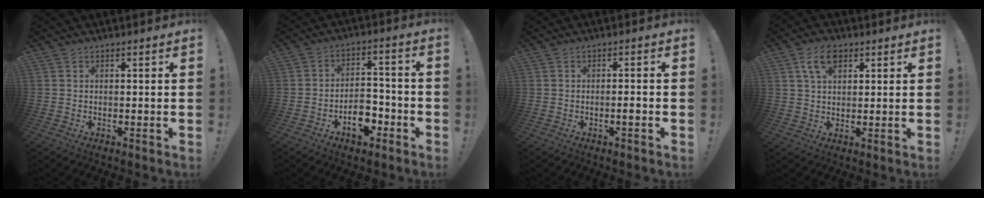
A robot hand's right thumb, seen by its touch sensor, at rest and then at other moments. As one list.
[{"total": 9.4, "force": [-4.5, 5.9, 5.7], "torque": [-0.074, 0.034, -0.077]}, {"total": 2.4, "force": [-1.1, -0.1, 2.1], "torque": [-0.031, -0.001, -0.021]}, {"total": 6.4, "force": [3.2, 3.5, 4.3], "torque": [-0.076, -0.003, 0.059]}]